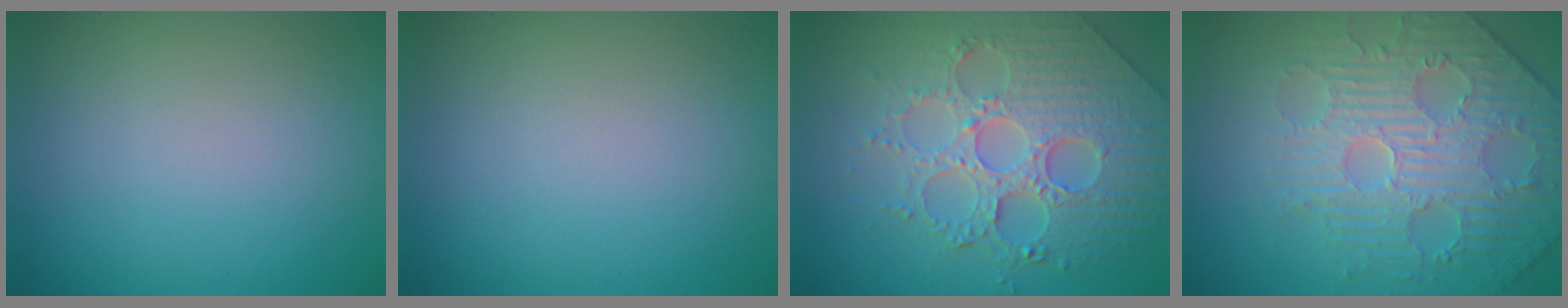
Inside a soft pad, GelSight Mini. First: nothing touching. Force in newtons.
{"total": 0.0}
{"total": 7.9, "press": 6.0, "slide": 5.1}
{"total": 4.7, "press": 4.7, "slide": 0.2}